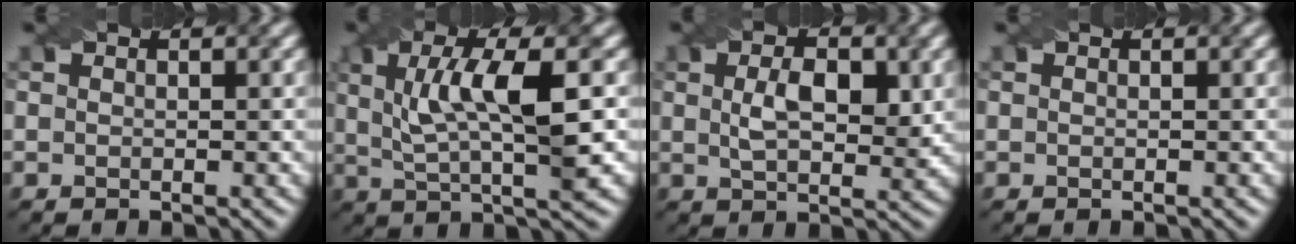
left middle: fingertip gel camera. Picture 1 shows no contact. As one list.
[{"total": 7.9, "force": [1.3, 2.2, 7.5], "torque": [-0.131, 0.006, 0.025]}, {"total": 4.5, "force": [0.8, 2.4, 3.7], "torque": [-0.072, 0.000, 0.016]}, {"total": 0.0}]